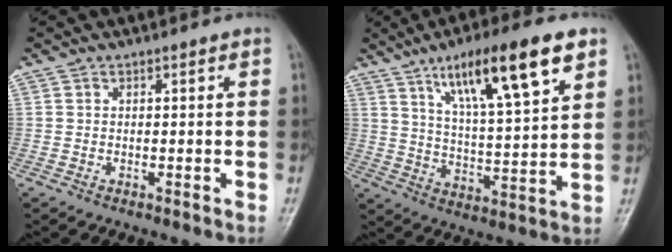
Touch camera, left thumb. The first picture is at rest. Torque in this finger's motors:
{"motor_torque": [1.10, 1.08, 1.58, -1.19, 0.14]}